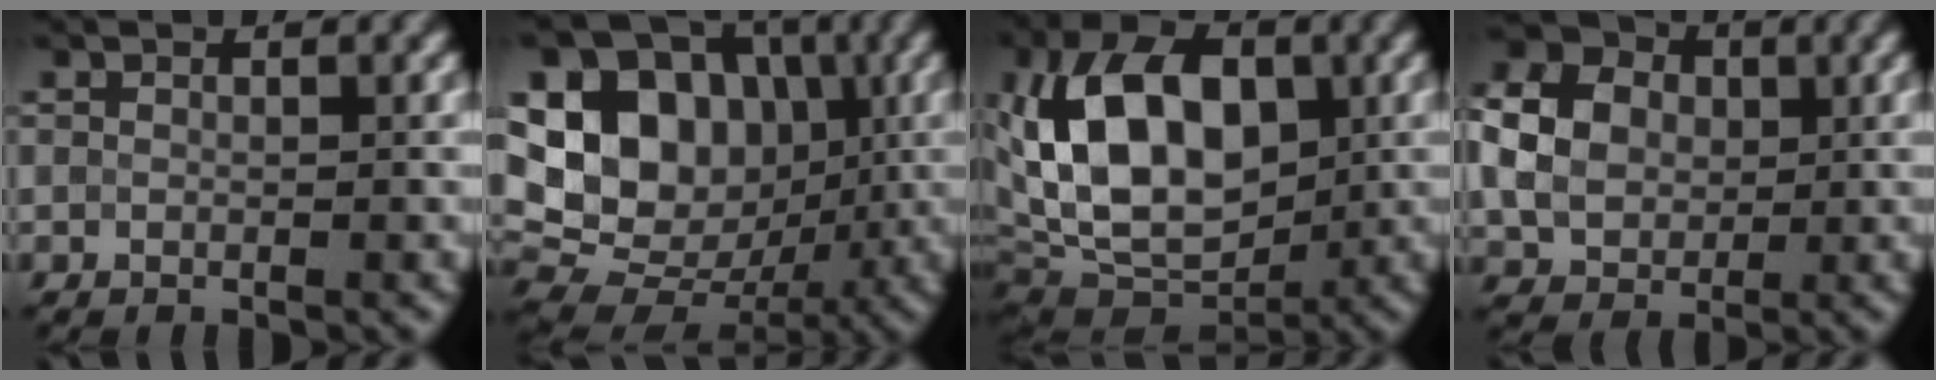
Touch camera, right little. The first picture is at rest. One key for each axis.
{"total": 15.7, "fx": 2.6, "fy": 13.3, "fz": 8.0, "tx": -0.167, "ty": 0.037, "tz": 0.036}
{"total": 12.3, "fx": 1.5, "fy": 7.7, "fz": 9.5, "tx": -0.172, "ty": 0.012, "tz": 0.019}
{"total": 6.8, "fx": 0.6, "fy": 5.5, "fz": 4.0, "tx": -0.103, "ty": 0.012, "tz": 0.013}